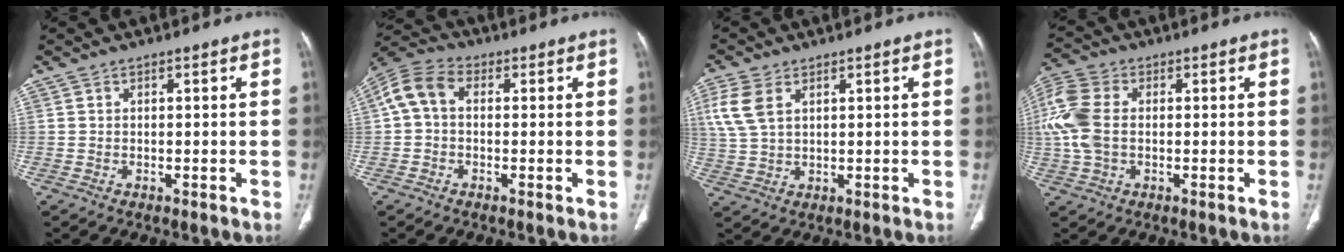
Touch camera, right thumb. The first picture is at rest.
{"total": 7.4, "force": [0.6, 5.2, 5.2], "torque": [-0.104, 0.025, 0.001]}
{"total": 7.3, "force": [2.8, 4.3, 5.1], "torque": [-0.129, 0.001, 0.062]}
{"total": 10.6, "force": [0.4, 7.0, 7.9], "torque": [-0.202, 0.019, 0.006]}